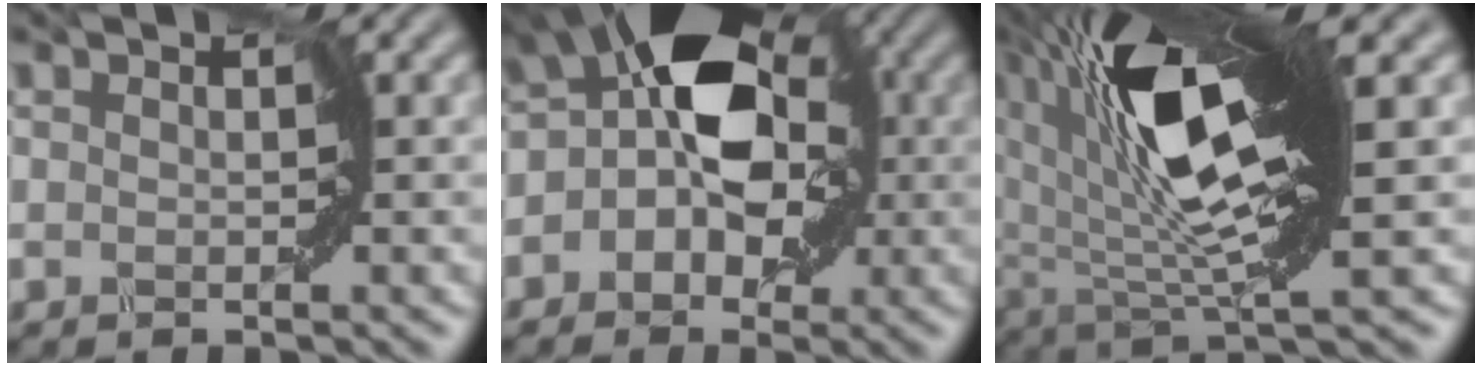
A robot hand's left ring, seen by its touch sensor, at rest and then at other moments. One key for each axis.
{"total": 7.7, "fx": 0.3, "fy": 4.7, "fz": 6.1, "tx": -0.091, "ty": 0.012, "tz": 0.002}
{"total": 11.3, "fx": 4.4, "fy": 2.7, "fz": 10.1, "tx": -0.195, "ty": 0.004, "tz": 0.083}